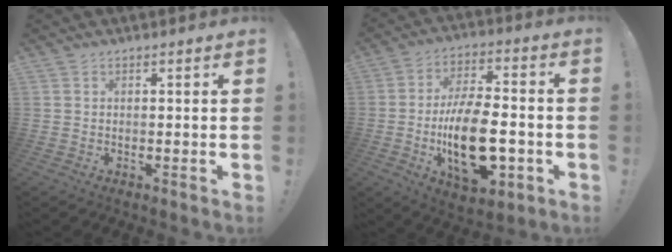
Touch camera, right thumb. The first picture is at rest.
{"total": 21.2, "force": [-5.0, 10.8, 17.5], "torque": [-0.305, 0.014, -0.072]}